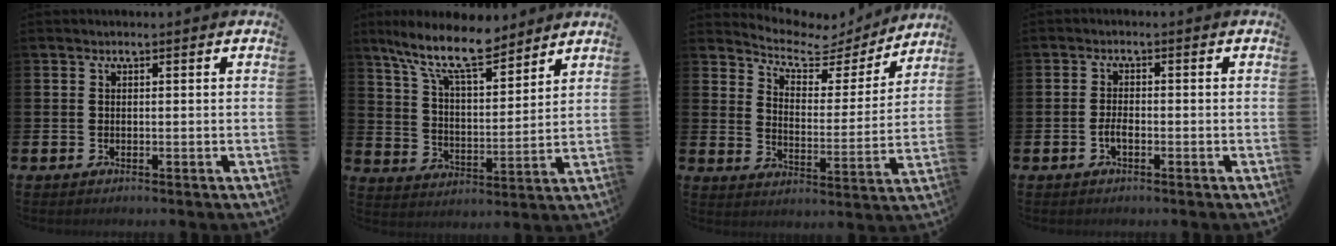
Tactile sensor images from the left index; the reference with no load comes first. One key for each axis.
{"total": 11.5, "fx": 9.7, "fy": 2.7, "fz": 5.7, "tx": -0.129, "ty": -0.044, "tz": 0.171}
{"total": 6.4, "fx": 5.5, "fy": 2.5, "fz": 2.2, "tx": -0.061, "ty": -0.043, "tz": 0.086}
{"total": 1.7, "fx": -0.7, "fy": 0.7, "fz": 1.3, "tx": -0.024, "ty": 0.001, "tz": -0.015}